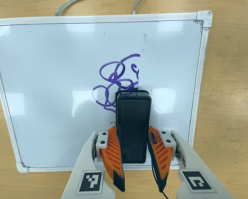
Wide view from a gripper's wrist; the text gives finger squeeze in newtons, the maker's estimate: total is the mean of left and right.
{"total": 10.0, "left": 7.6, "right": 12.5}